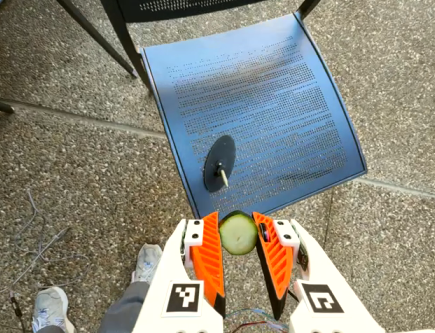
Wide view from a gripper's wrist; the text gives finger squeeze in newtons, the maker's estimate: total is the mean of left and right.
{"total": 9.0, "left": 8.4, "right": 9.6}